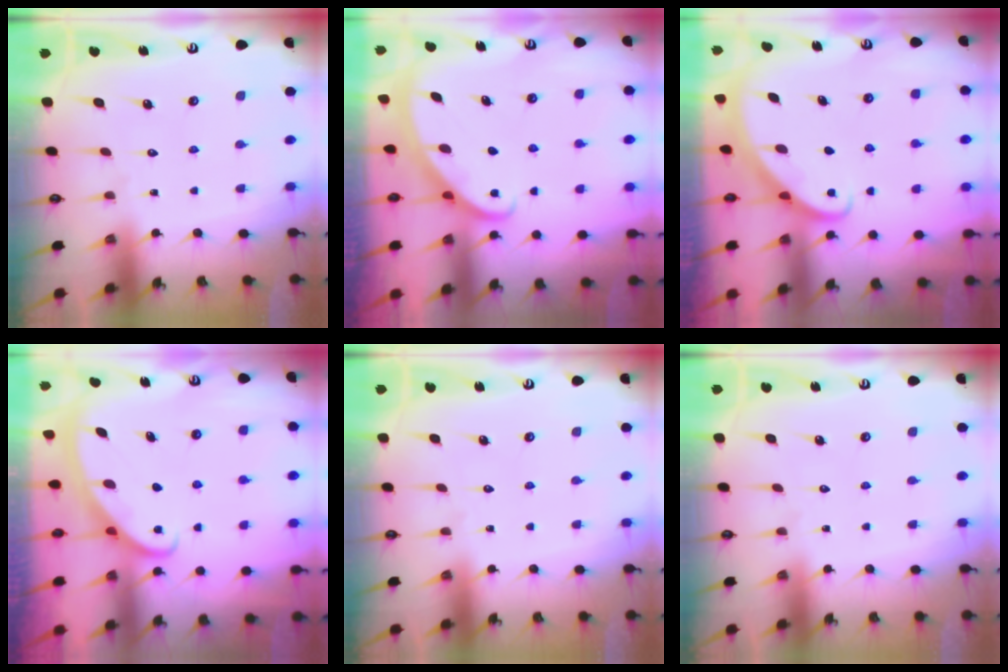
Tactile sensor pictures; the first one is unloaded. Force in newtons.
{"total": 2.9, "press": 2.9, "slide": 0.1}
{"total": 2.9, "press": 2.9, "slide": 0.2}
{"total": 2.9, "press": 2.9, "slide": 0.3}
{"total": 0.0}
{"total": 0.0}